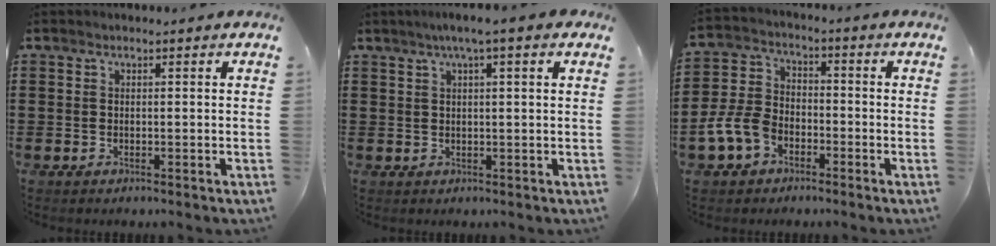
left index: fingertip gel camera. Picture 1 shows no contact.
{"total": 3.1, "force": [1.5, -0.2, 2.7], "torque": [-0.054, 0.001, 0.025]}
{"total": 7.0, "force": [-3.7, 4.4, 3.9], "torque": [-0.111, 0.005, -0.081]}